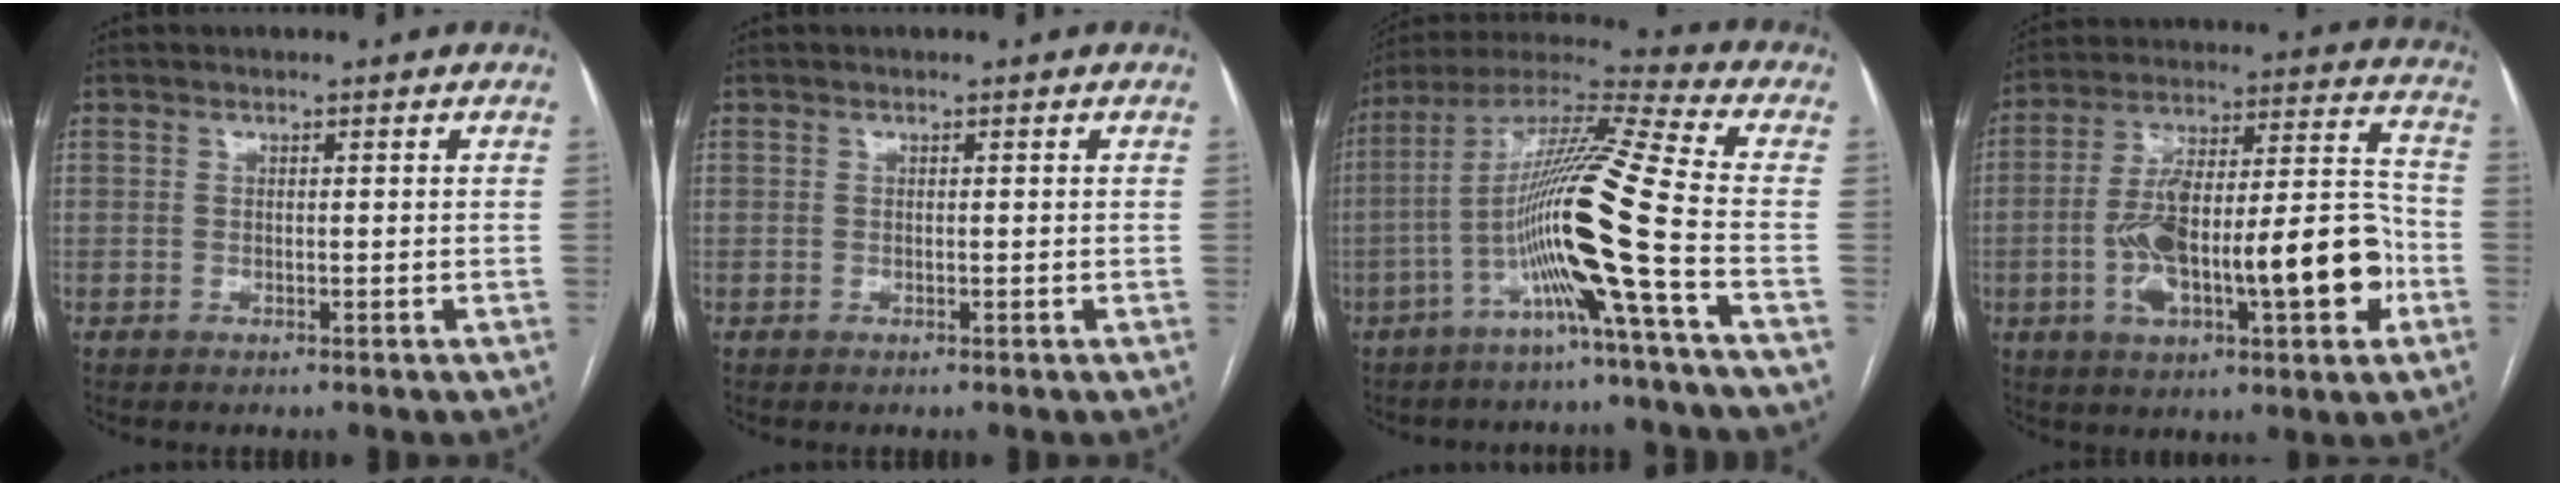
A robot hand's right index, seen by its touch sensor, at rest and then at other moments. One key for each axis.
{"total": 0.0}
{"total": 16.6, "fx": -5.2, "fy": -2.2, "fz": 15.6, "tx": -0.297, "ty": 0.002, "tz": -0.109}
{"total": 22.1, "fx": -5.9, "fy": 5.5, "fz": 20.5, "tx": -0.321, "ty": 0.027, "tz": -0.082}